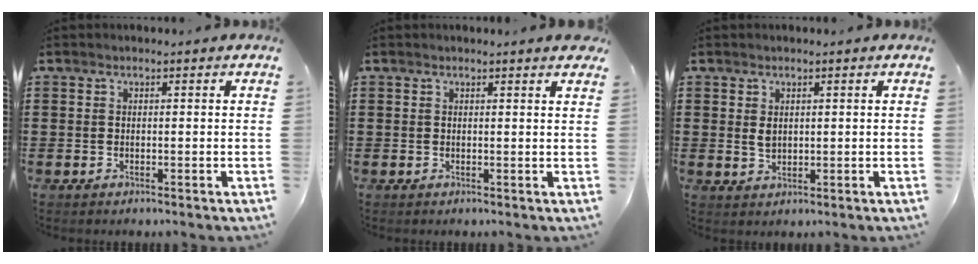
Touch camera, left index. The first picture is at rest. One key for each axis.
{"total": 1.2, "fx": 1.0, "fy": -0.1, "fz": 0.7, "tx": -0.006, "ty": -0.003, "tz": 0.016}
{"total": 1.8, "fx": 0.5, "fy": 1.2, "fz": 1.2, "tx": -0.027, "ty": 0.005, "tz": 0.008}